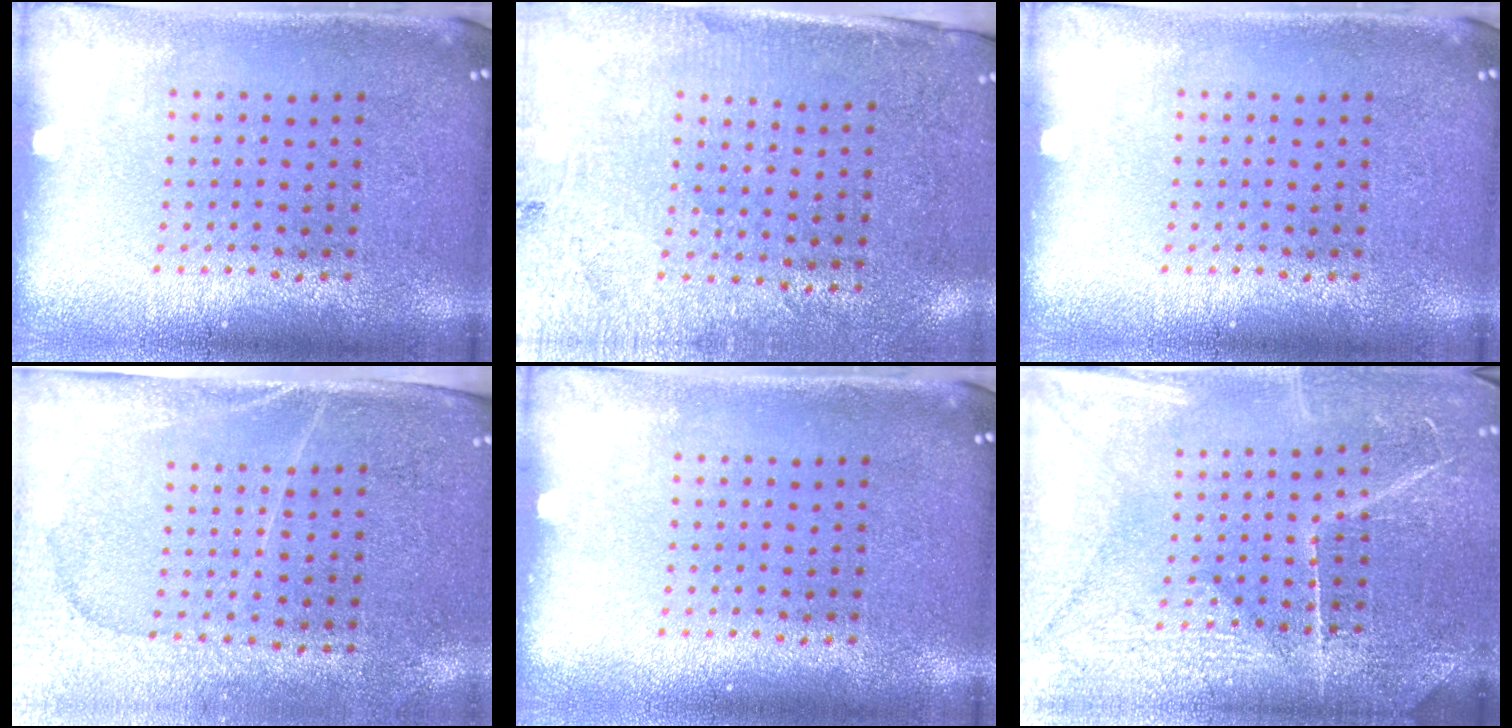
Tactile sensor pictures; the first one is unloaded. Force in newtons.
{"total": 2.7, "press": 2.5, "slide": 1.1}
{"total": 0.0}
{"total": 3.0, "press": 2.8, "slide": 1.3}
{"total": 0.0}
{"total": 3.8, "press": 3.6, "slide": 1.1}